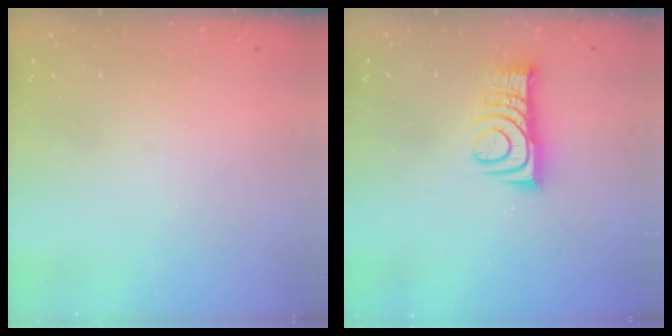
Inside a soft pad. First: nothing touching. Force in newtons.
{"total": 9.6, "press": 9.6, "slide": 0.1}